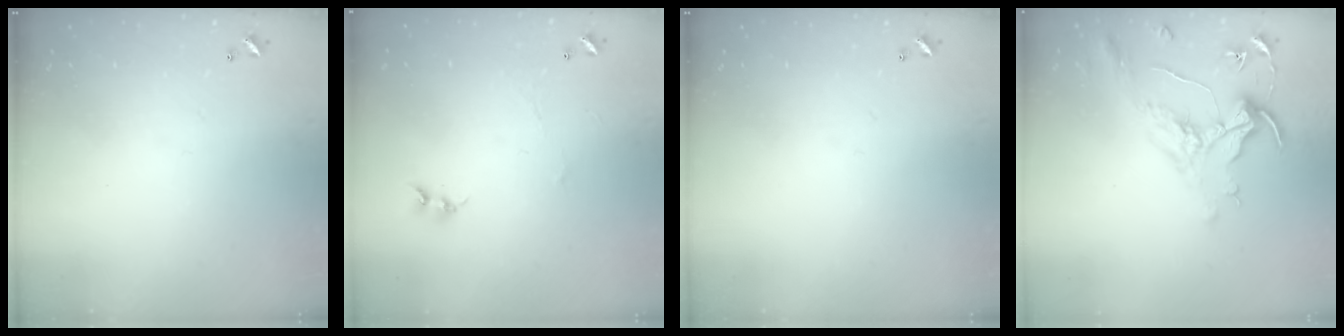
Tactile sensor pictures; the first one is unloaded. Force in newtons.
{"total": 0.6, "press": 0.3, "slide": 0.5}
{"total": 0.0}
{"total": 1.6, "press": 1.4, "slide": 0.7}